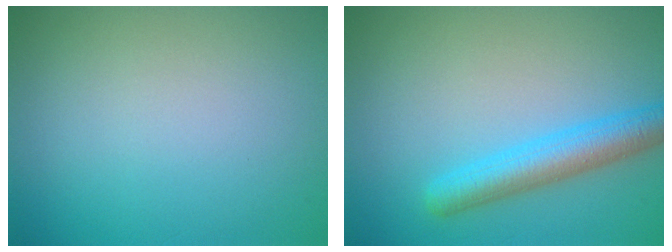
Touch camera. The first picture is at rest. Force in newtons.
{"total": 4.2, "press": 4.2, "slide": 0.1}